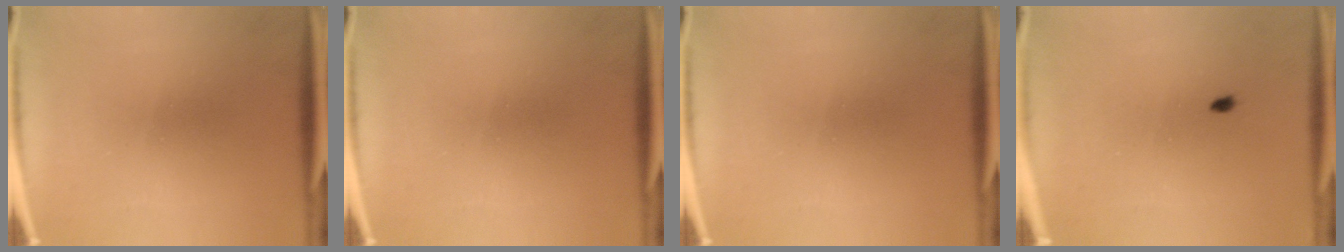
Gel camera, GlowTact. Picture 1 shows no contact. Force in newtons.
{"total": 0.0}
{"total": 0.0}
{"total": 1.4}